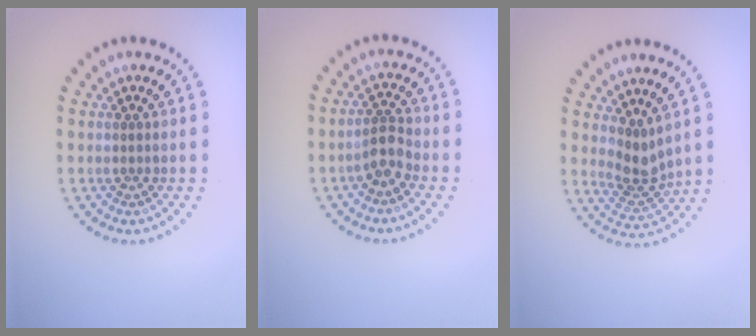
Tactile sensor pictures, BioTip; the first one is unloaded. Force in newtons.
{"total": 2.2, "press": 1.8, "slide": 1.3}
{"total": 2.8, "press": 2.1, "slide": 1.8}